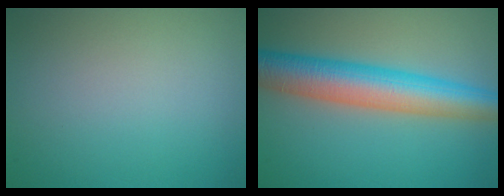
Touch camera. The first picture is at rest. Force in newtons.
{"total": 7.9, "press": 7.9, "slide": 0.4}